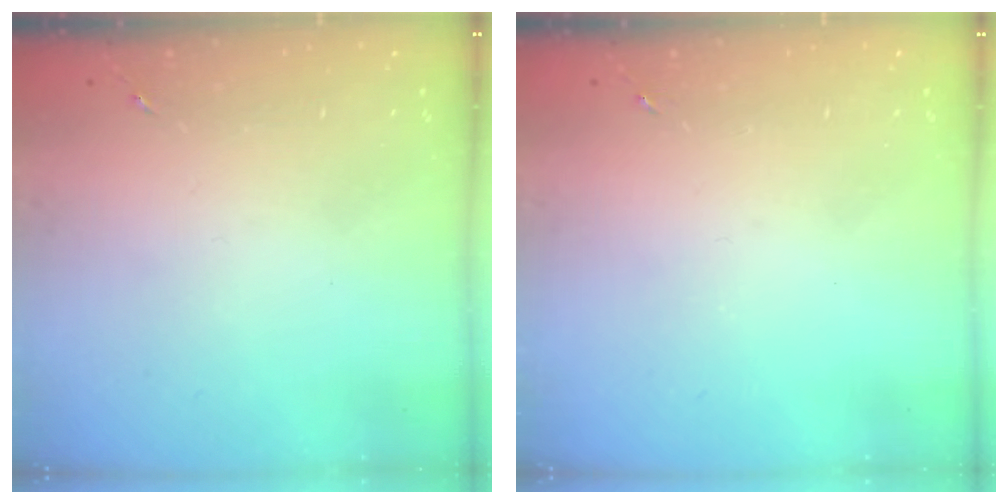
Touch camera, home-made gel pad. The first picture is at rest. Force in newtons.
{"total": 0.0}